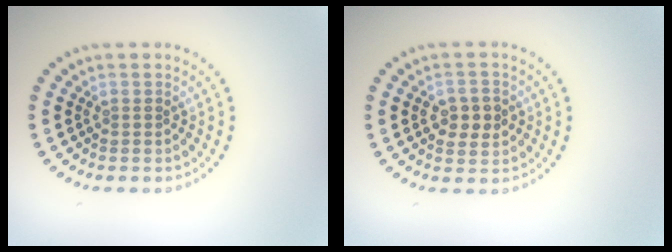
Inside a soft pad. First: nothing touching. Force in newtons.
{"total": 2.7, "press": 2.7, "slide": 0.1}